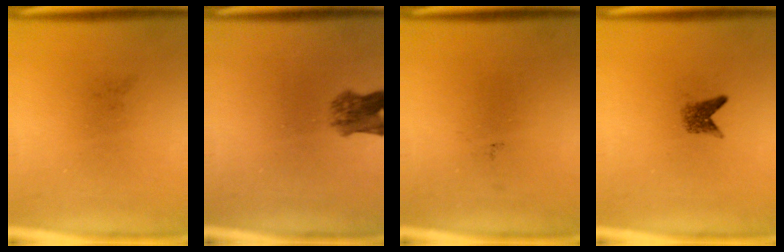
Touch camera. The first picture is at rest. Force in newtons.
{"total": 4.1}
{"total": 0.0}
{"total": 1.9}